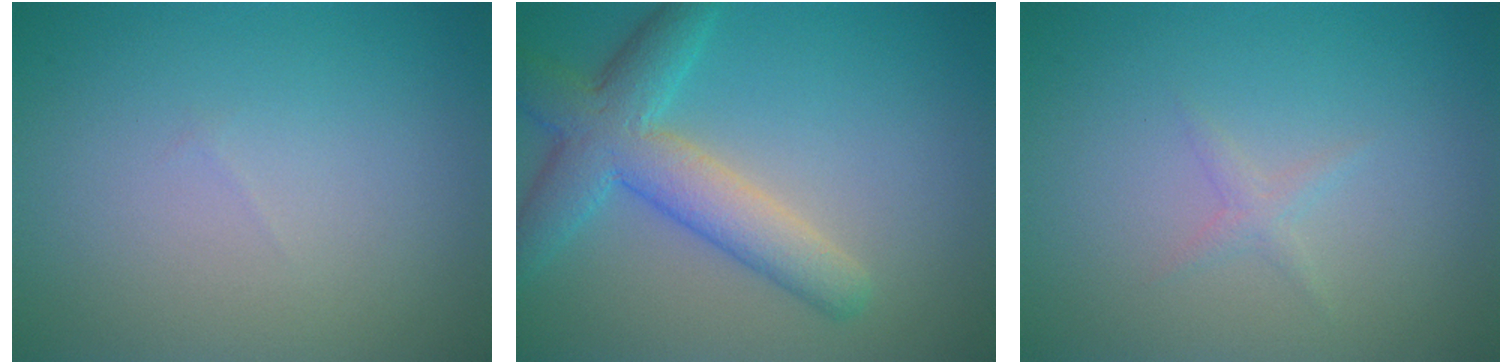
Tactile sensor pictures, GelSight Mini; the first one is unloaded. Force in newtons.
{"total": 5.9, "press": 5.9, "slide": 0.3}
{"total": 0.9, "press": 0.8, "slide": 0.1}